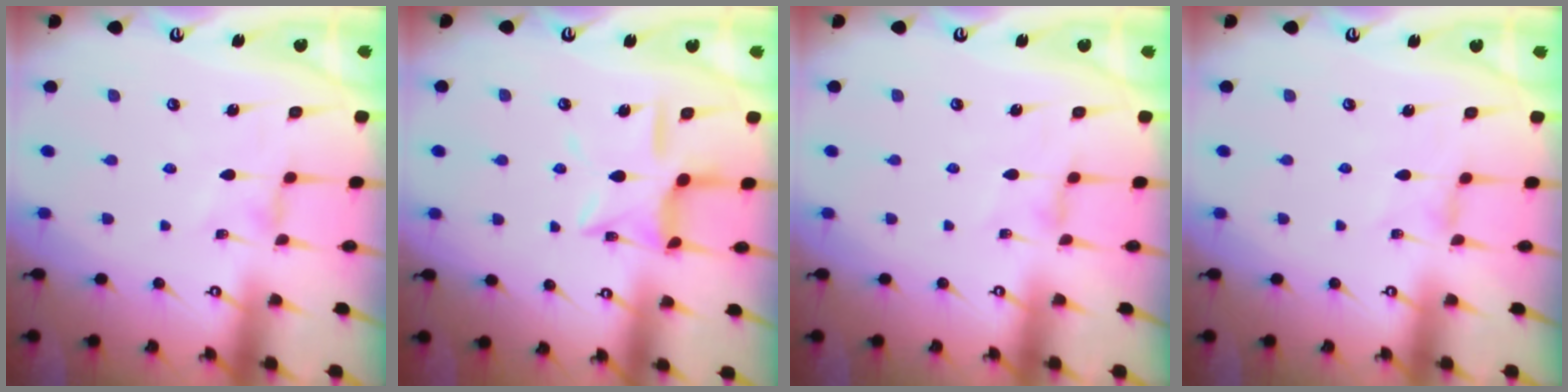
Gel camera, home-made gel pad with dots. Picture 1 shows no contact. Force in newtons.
{"total": 12.3, "press": 12.3, "slide": 0.9}
{"total": 2.5, "press": 2.4, "slide": 0.4}
{"total": 1.0, "press": 1.0, "slide": 0.2}